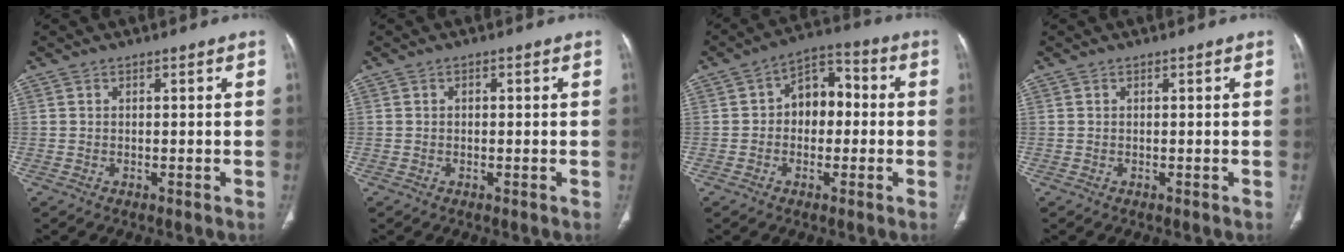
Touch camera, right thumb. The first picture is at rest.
{"total": 0.6, "force": [0.1, 0.5, 0.3], "torque": [0.000, 0.002, -0.002]}
{"total": 8.7, "force": [0.1, 6.1, 6.2], "torque": [-0.053, 0.033, -0.013]}
{"total": 0.0}